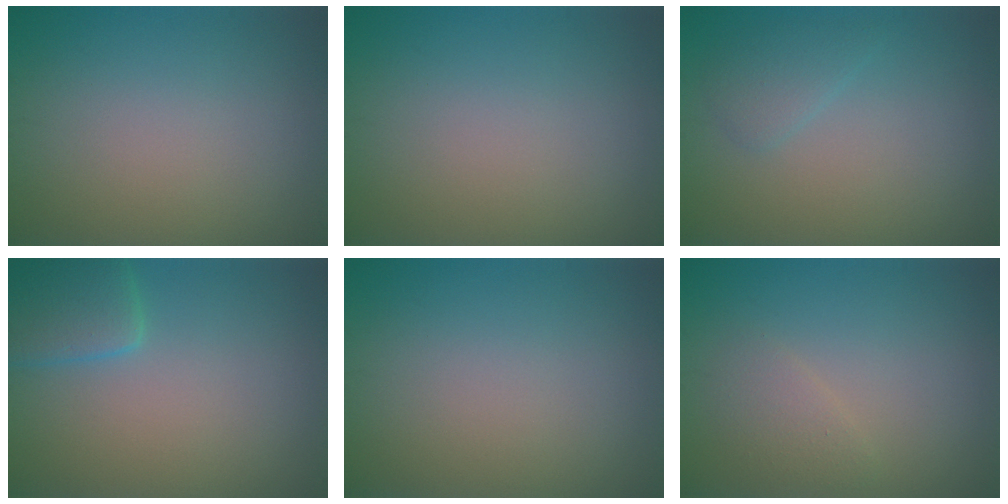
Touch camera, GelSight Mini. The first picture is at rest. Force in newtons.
{"total": 0.0}
{"total": 1.7, "press": 1.7, "slide": 0.1}
{"total": 3.7, "press": 3.7, "slide": 0.3}
{"total": 0.0}
{"total": 1.5, "press": 1.5, "slide": 0.1}